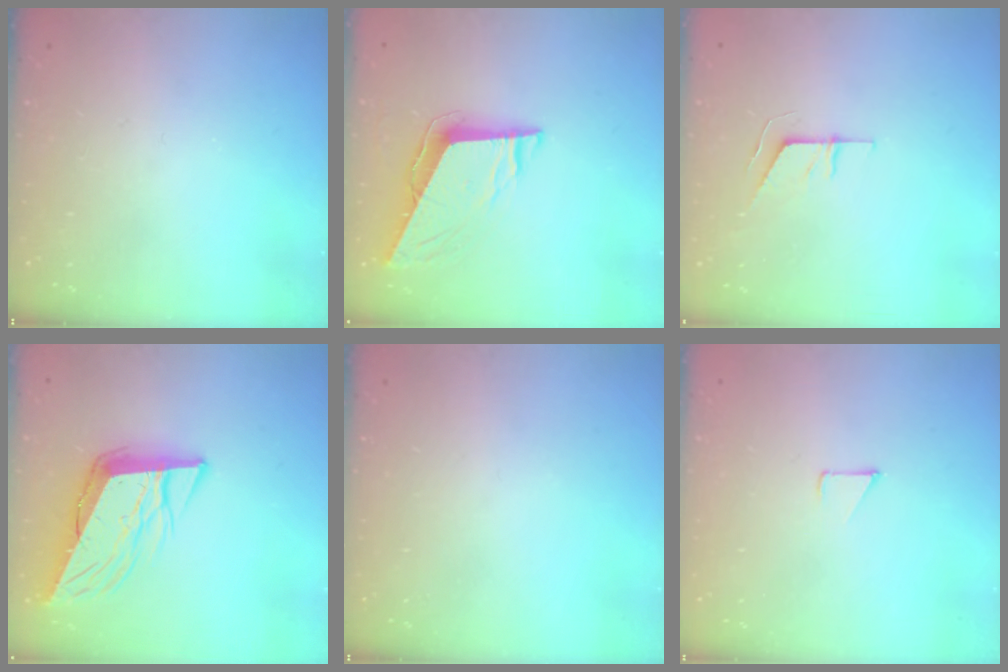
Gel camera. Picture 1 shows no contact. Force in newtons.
{"total": 9.7, "press": 9.7, "slide": 1.2}
{"total": 4.5, "press": 4.5, "slide": 0.3}
{"total": 11.8, "press": 11.2, "slide": 3.6}
{"total": 0.0}
{"total": 3.3, "press": 3.3, "slide": 0.3}